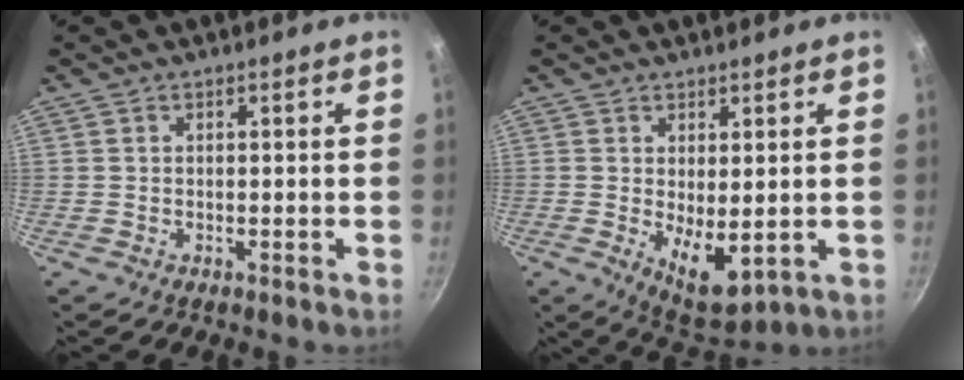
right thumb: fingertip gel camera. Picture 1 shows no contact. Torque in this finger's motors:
{"motor_torque": [-0.30, 0.59, 0.99, 0.04, 0.23]}